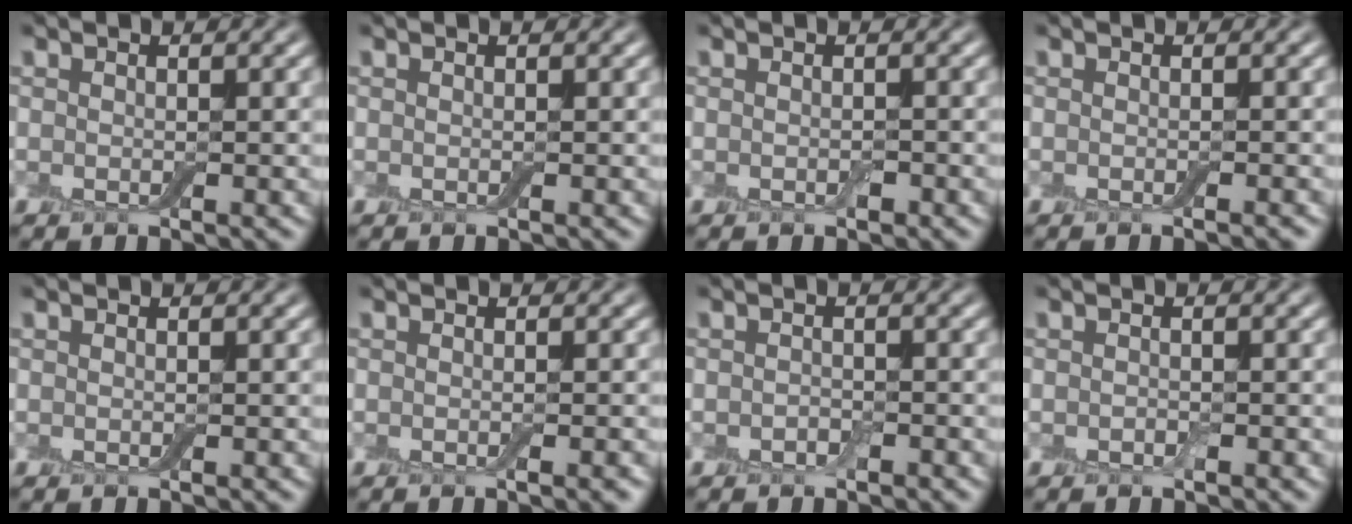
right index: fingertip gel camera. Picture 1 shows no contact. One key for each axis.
{"total": 0.0}
{"total": 0.5, "fx": -0.2, "fy": 0.3, "fz": 0.4, "tx": -0.005, "ty": -0.001, "tz": -0.003}
{"total": 0.7, "fx": -0.4, "fy": 0.0, "fz": 0.6, "tx": -0.006, "ty": 0.000, "tz": -0.007}
{"total": 0.0}
{"total": 1.2, "fx": -0.4, "fy": 0.2, "fz": 1.1, "tx": -0.012, "ty": -0.001, "tz": -0.007}
{"total": 1.0, "fx": -0.5, "fy": 0.6, "fz": 0.6, "tx": -0.011, "ty": -0.001, "tz": -0.009}
{"total": 0.5, "fx": -0.2, "fy": 0.3, "fz": 0.4, "tx": -0.007, "ty": 0.000, "tz": -0.004}